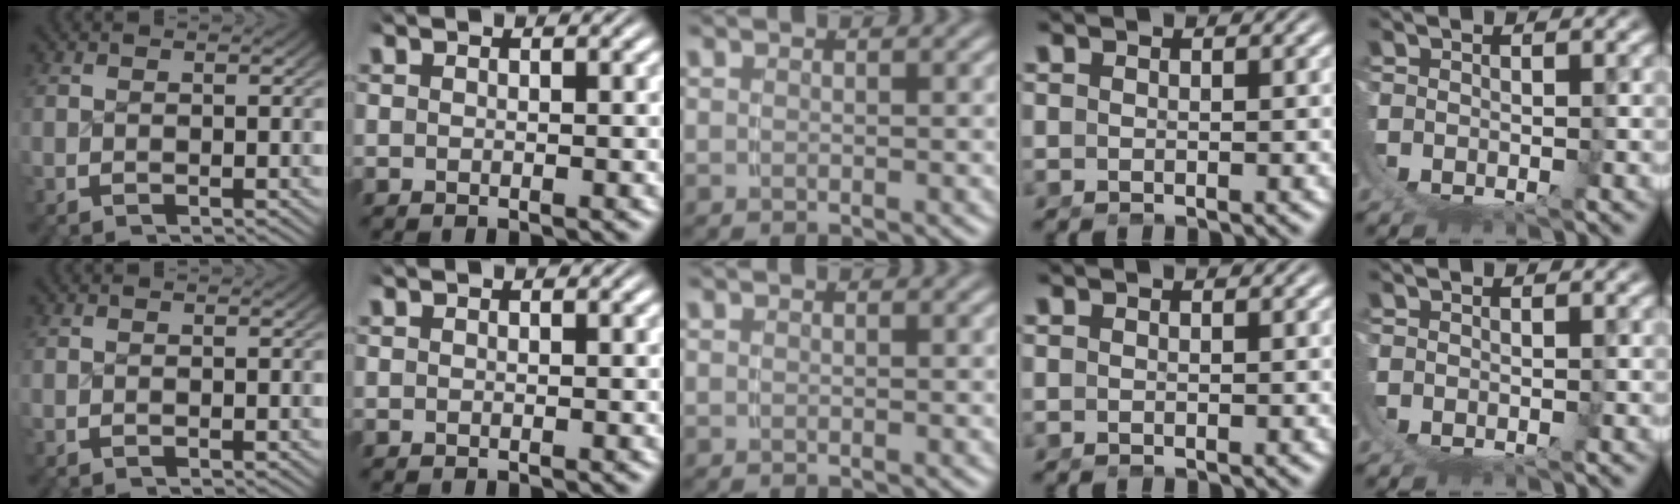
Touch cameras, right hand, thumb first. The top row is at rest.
{}